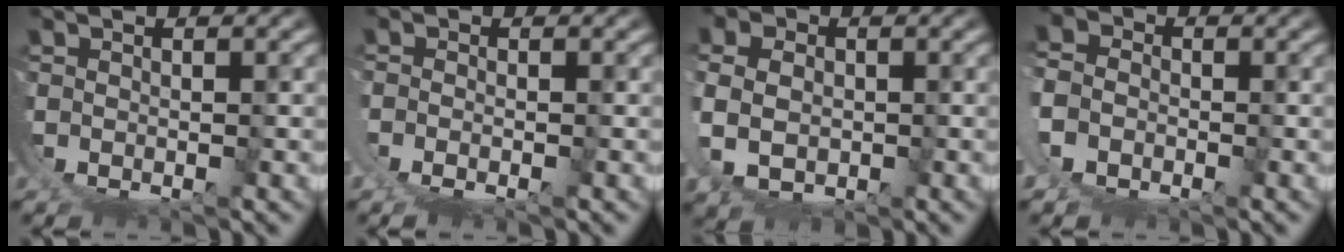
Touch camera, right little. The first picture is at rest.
{"total": 1.3, "force": [-0.1, 0.5, 1.2], "torque": [-0.031, -0.008, 0.002]}
{"total": 4.5, "force": [1.2, 3.2, 2.8], "torque": [-0.073, -0.028, 0.035]}
{"total": 6.3, "force": [1.0, 5.6, 2.6], "torque": [-0.086, -0.016, 0.012]}